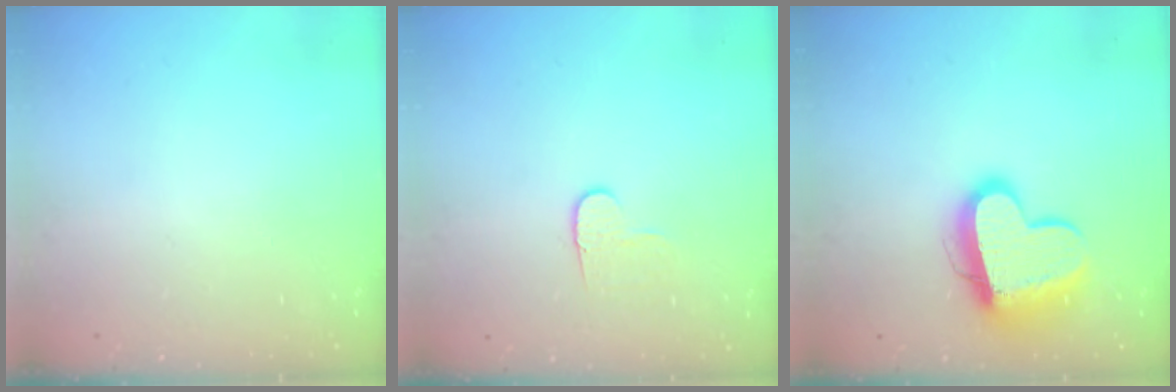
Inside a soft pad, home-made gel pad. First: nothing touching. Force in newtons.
{"total": 6.2, "press": 6.1, "slide": 0.6}
{"total": 15.0, "press": 14.9, "slide": 1.6}